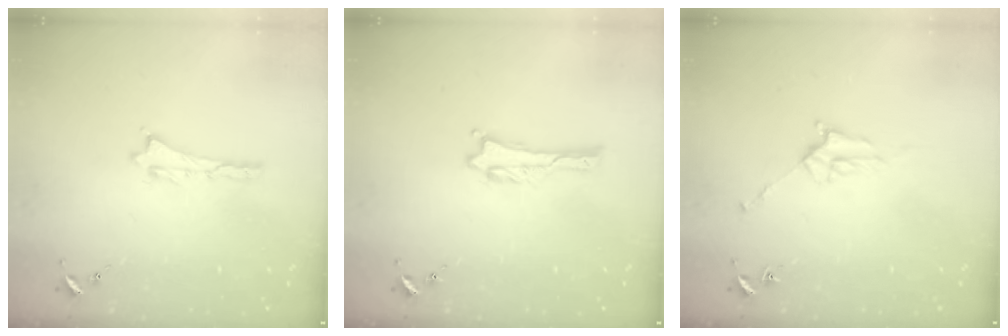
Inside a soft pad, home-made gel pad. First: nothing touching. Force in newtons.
{"total": 0.6, "press": 0.6, "slide": 0.1}
{"total": 3.7, "press": 3.6, "slide": 0.5}